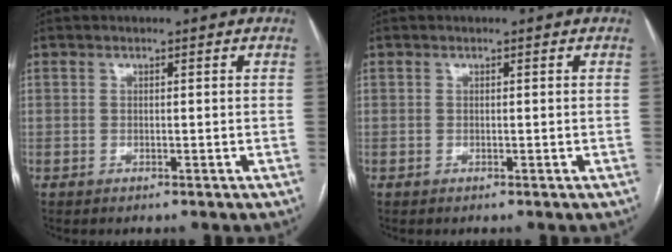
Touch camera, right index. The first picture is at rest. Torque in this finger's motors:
{"motor_torque": [-0.02, 0.16, 0.03, 0.00]}